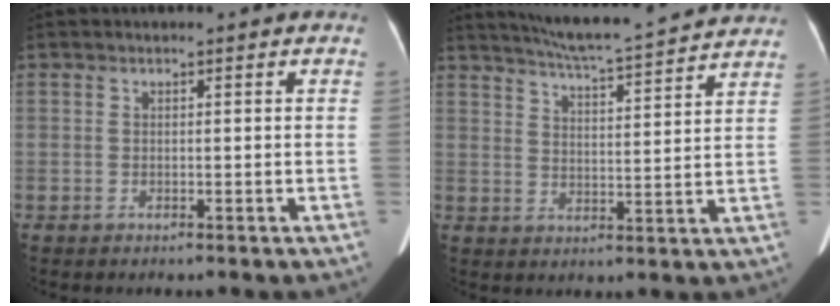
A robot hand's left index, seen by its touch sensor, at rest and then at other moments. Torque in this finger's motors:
{"motor_torque": [0.74, -1.39, -0.06, 0.02]}